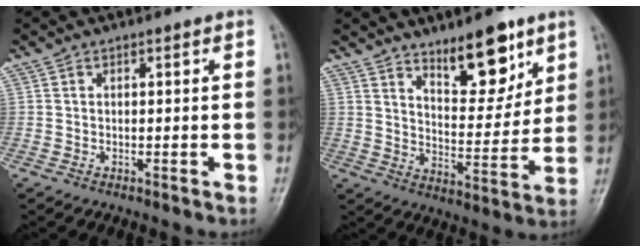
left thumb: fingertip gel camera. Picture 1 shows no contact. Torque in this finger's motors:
{"motor_torque": [0.45, 0.38, 0.05, -0.21, 0.19]}